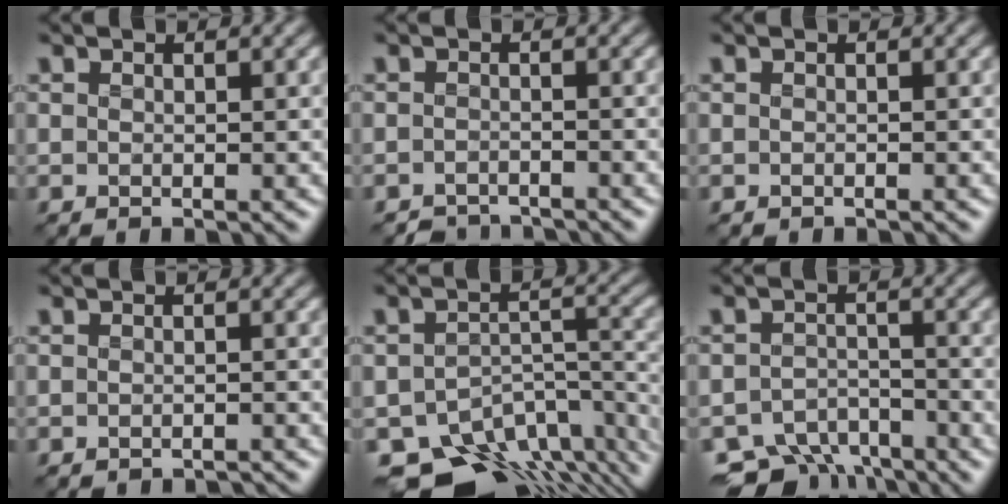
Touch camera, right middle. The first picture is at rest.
{"total": 2.6, "force": [-2.5, 0.2, -0.2], "torque": [0.008, -0.004, -0.040]}
{"total": 0.0}
{"total": 1.3, "force": [-1.3, 0.1, 0.1], "torque": [0.002, -0.005, -0.021]}
{"total": 11.7, "force": [-8.8, 5.6, 5.2], "torque": [-0.093, -0.018, -0.104]}
{"total": 7.3, "force": [-6.3, 3.0, 2.1], "torque": [-0.027, -0.014, -0.100]}